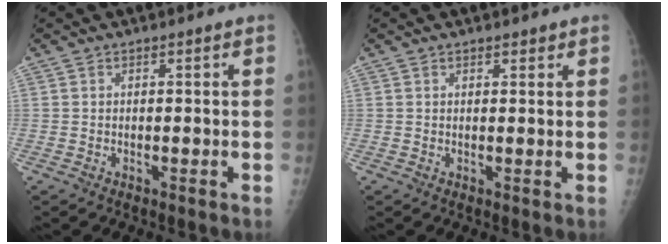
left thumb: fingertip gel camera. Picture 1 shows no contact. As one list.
[{"total": 1.3, "force": [1.1, 0.7, 0.4], "torque": [0.004, -0.006, 0.012]}]